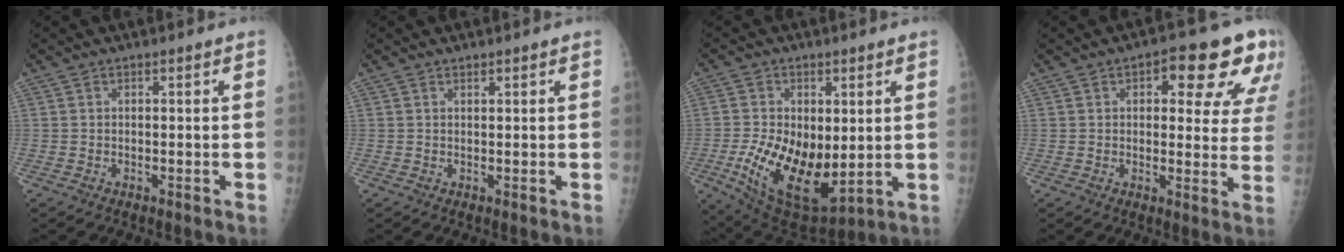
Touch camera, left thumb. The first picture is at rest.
{"total": 0.5, "force": [0.5, 0.2, 0.1], "torque": [-0.004, -0.004, 0.009]}
{"total": 16.7, "force": [-0.8, 9.3, 13.9], "torque": [-0.235, -0.027, 0.010]}
{"total": 14.7, "force": [7.2, 6.3, 11.1], "torque": [-0.086, -0.016, 0.084]}